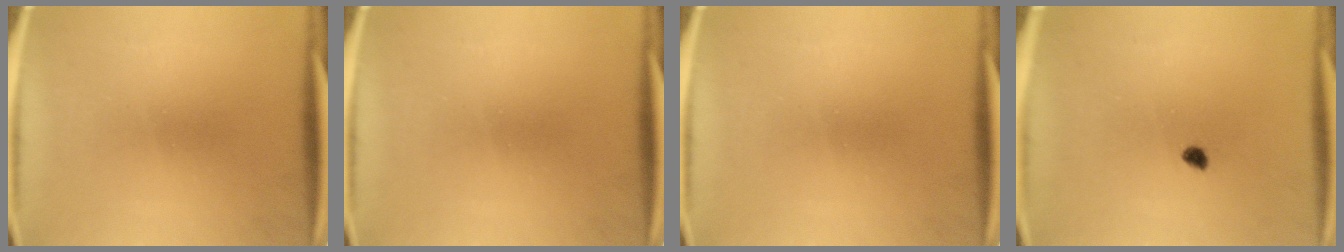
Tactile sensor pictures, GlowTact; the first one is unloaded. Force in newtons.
{"total": 0.0}
{"total": 0.0}
{"total": 1.3}